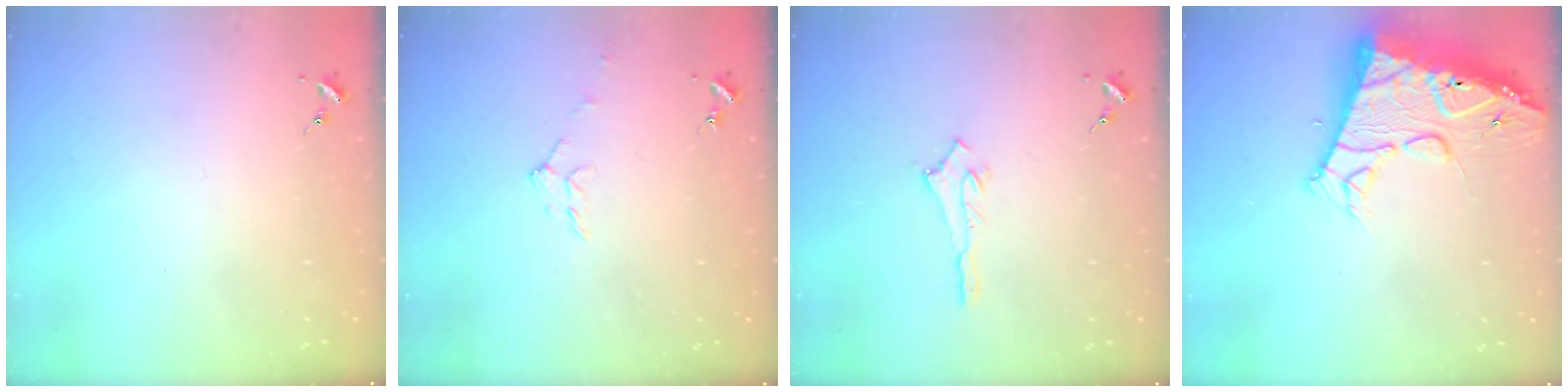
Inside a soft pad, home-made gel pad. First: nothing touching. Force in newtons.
{"total": 6.0, "press": 6.0, "slide": 0.7}
{"total": 2.7, "press": 2.7, "slide": 0.1}
{"total": 18.2, "press": 18.1, "slide": 1.8}